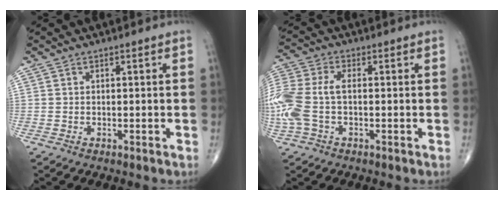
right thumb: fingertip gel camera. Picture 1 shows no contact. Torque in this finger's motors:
{"motor_torque": [0.35, 0.28, 1.13, 0.06, 0.21]}